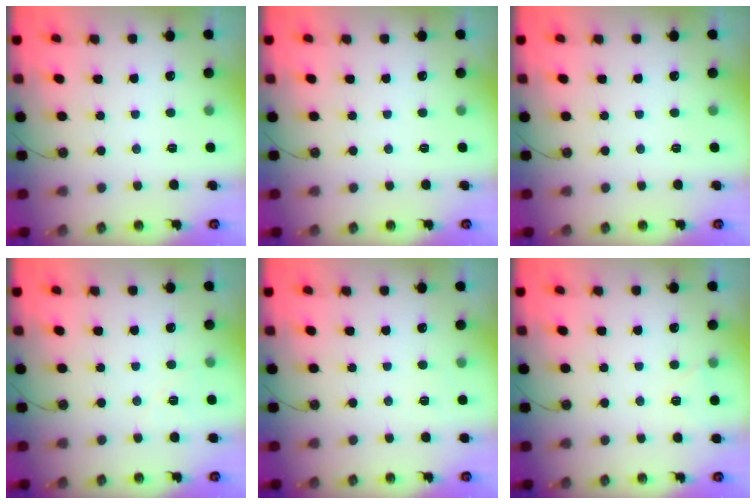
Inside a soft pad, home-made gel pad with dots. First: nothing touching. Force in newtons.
{"total": 0.0}
{"total": 0.0}
{"total": 5.8, "press": 5.2, "slide": 2.6}
{"total": 3.5, "press": 3.5, "slide": 0.7}
{"total": 4.0, "press": 3.9, "slide": 0.7}